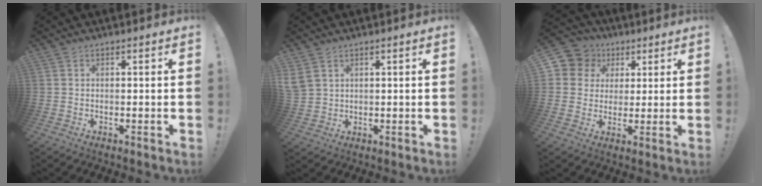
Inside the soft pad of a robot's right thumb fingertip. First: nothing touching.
{"total": 4.3, "force": [2.5, 2.7, 2.3], "torque": [-0.054, -0.006, 0.052]}
{"total": 9.0, "force": [3.0, 8.3, 1.9], "torque": [-0.033, -0.012, 0.066]}